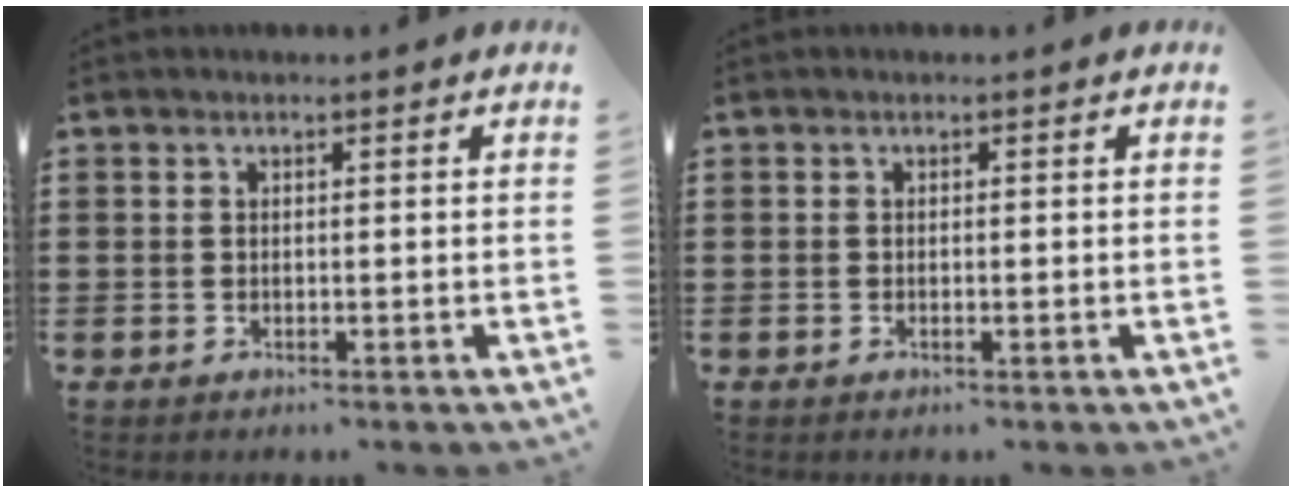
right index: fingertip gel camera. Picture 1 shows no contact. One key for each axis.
{"total": 0.0}